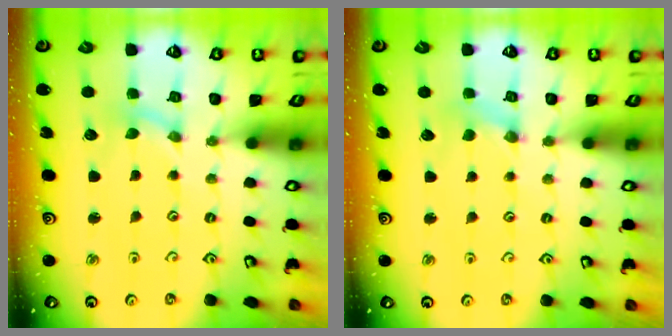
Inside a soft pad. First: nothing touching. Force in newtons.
{"total": 1.9, "press": 1.9, "slide": 0.3}